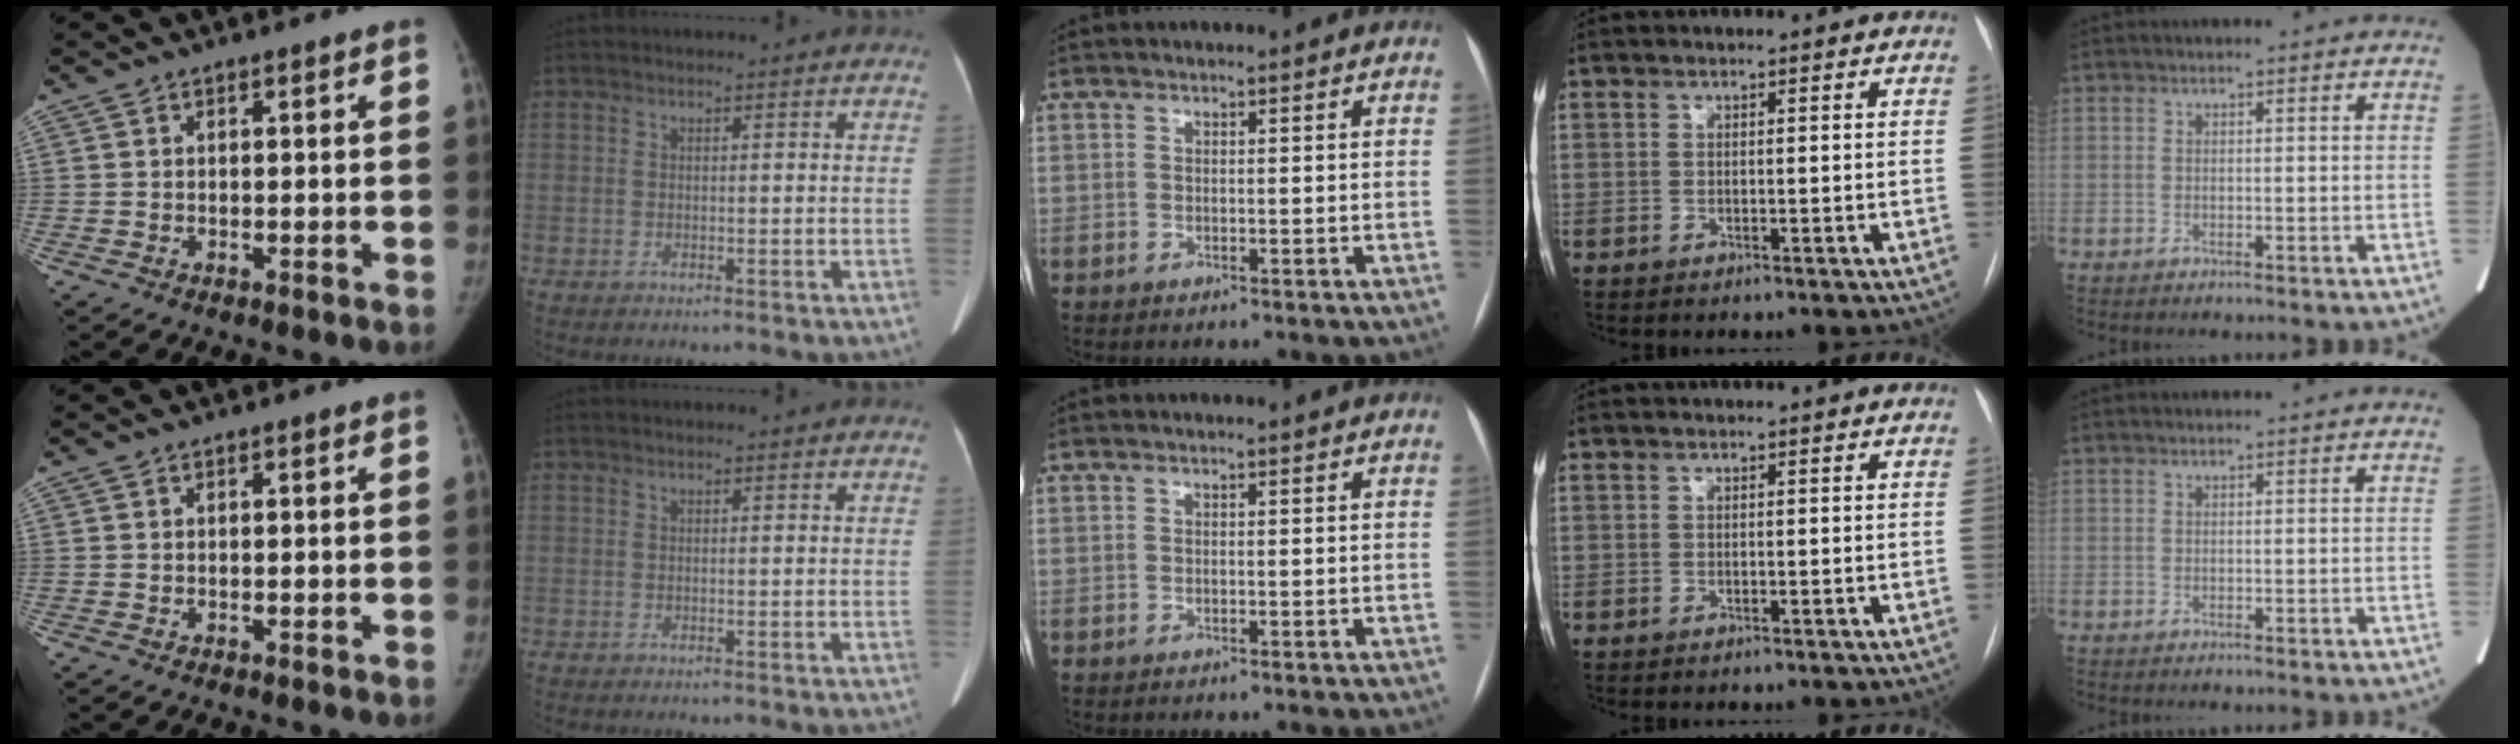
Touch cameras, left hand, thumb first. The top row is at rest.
{}